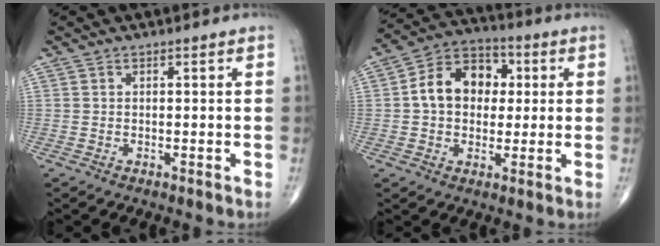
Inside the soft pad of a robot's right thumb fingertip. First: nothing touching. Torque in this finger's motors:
{"motor_torque": [0.21, 0.11, 1.02, -0.04, 0.10]}